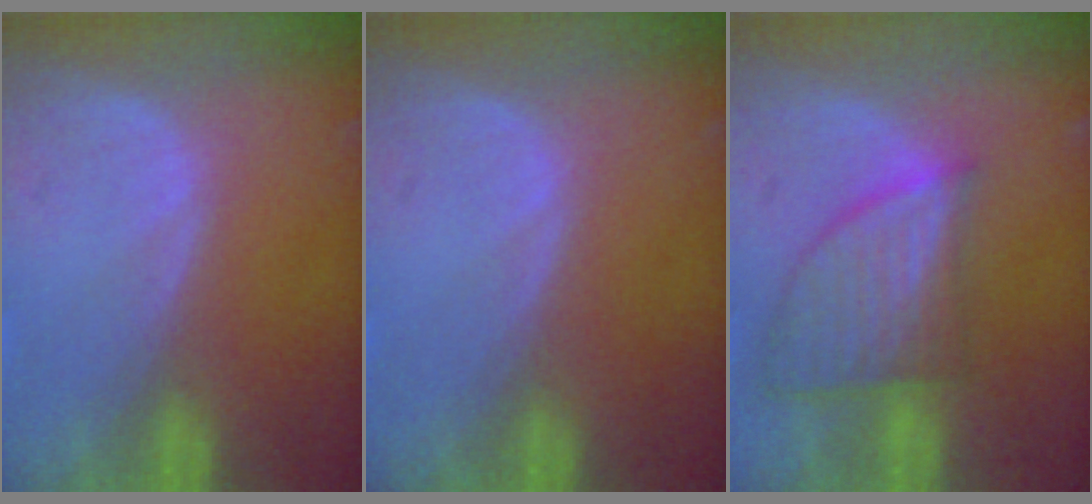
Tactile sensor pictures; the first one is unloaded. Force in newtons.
{"total": 0.0}
{"total": 7.5, "press": 6.7, "slide": 3.4}